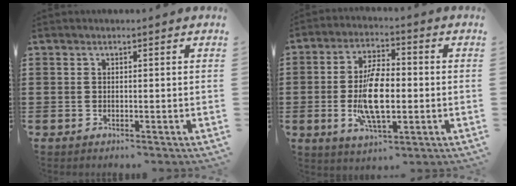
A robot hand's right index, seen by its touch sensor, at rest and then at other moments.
{"total": 10.6, "force": [-1.4, 4.4, 9.6], "torque": [-0.201, -0.005, -0.027]}